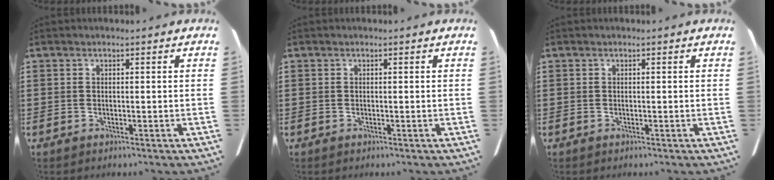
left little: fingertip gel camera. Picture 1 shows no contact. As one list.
[{"total": 0.0}, {"total": 0.0}]